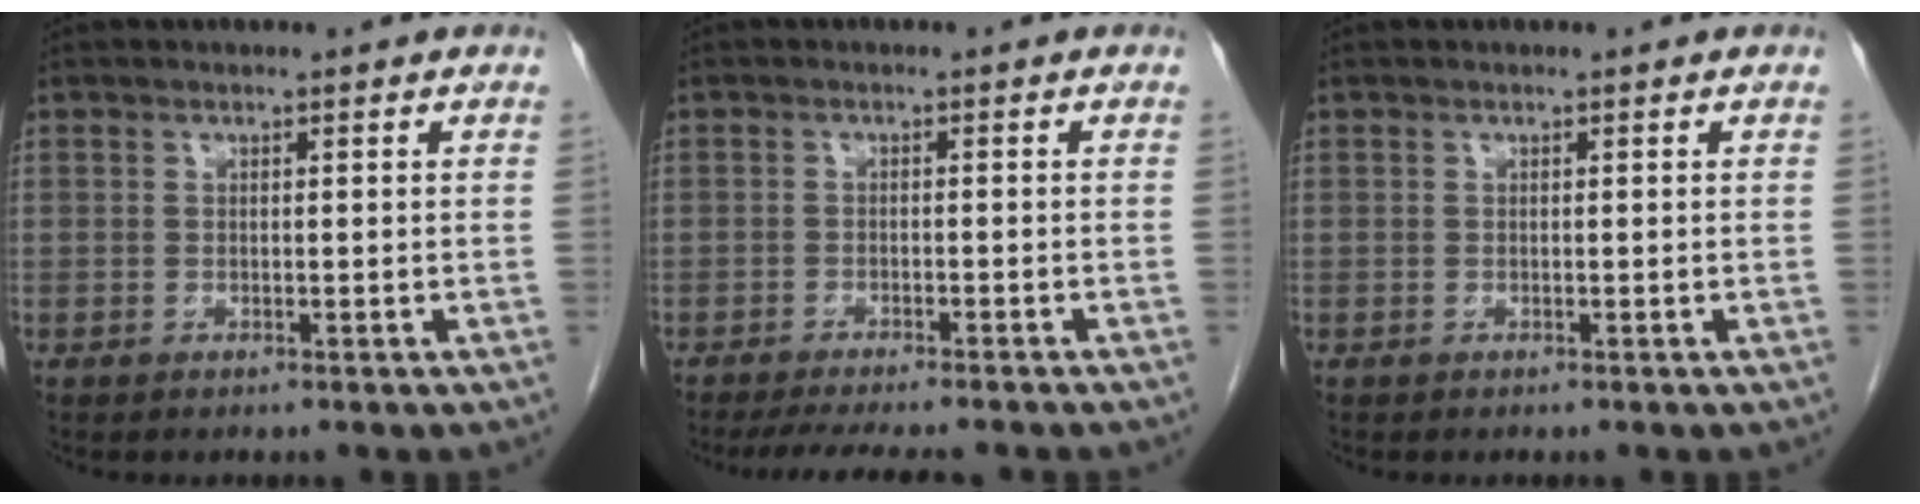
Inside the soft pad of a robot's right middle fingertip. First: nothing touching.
{"total": 9.8, "force": [-8.6, 1.4, 4.4], "torque": [-0.060, -0.013, -0.118]}
{"total": 0.0}